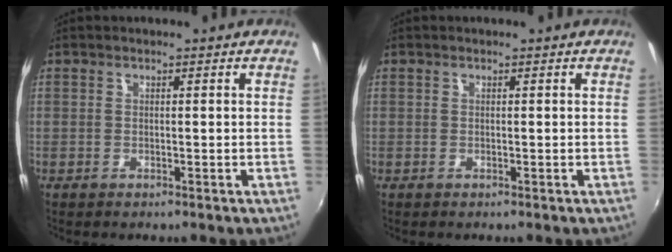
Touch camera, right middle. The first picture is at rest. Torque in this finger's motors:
{"motor_torque": [0.00, 0.00, 0.00, 0.00]}